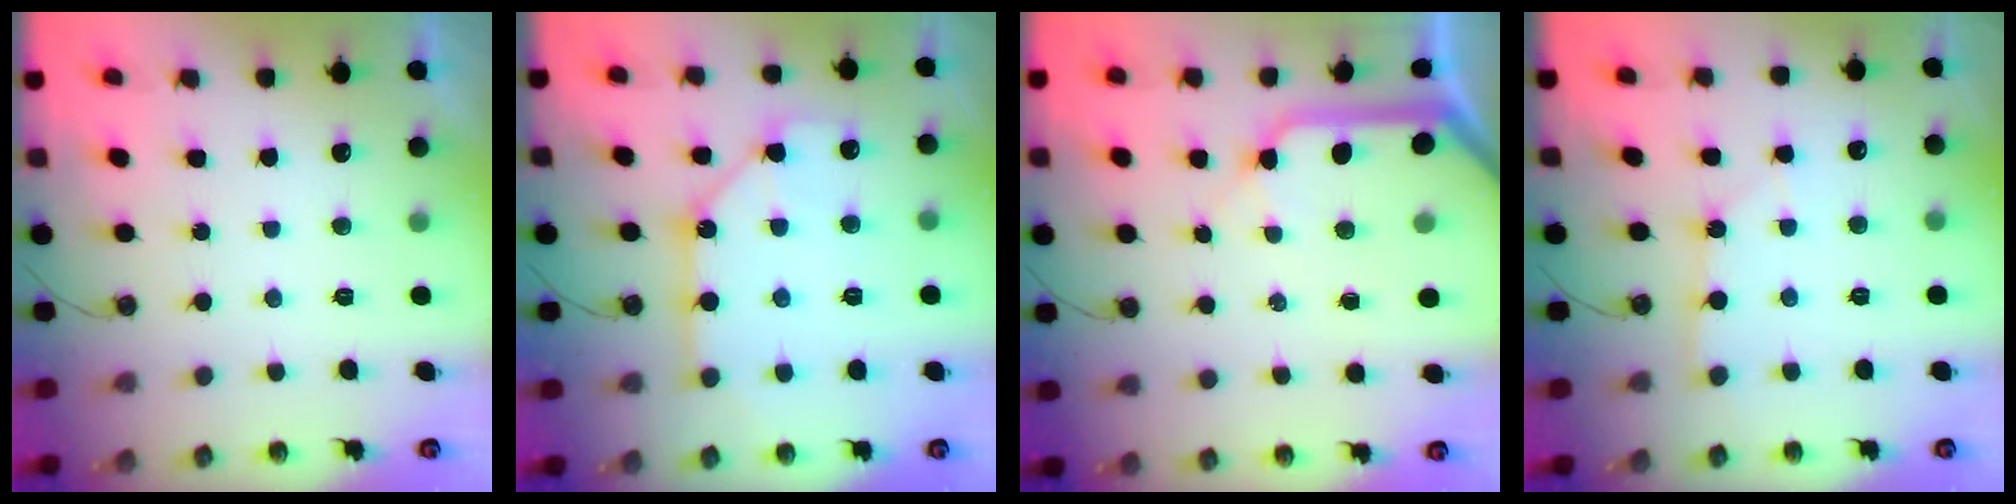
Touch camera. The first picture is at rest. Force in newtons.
{"total": 11.2, "press": 11.2, "slide": 1.2}
{"total": 13.6, "press": 13.5, "slide": 1.7}
{"total": 2.0, "press": 2.0, "slide": 0.2}